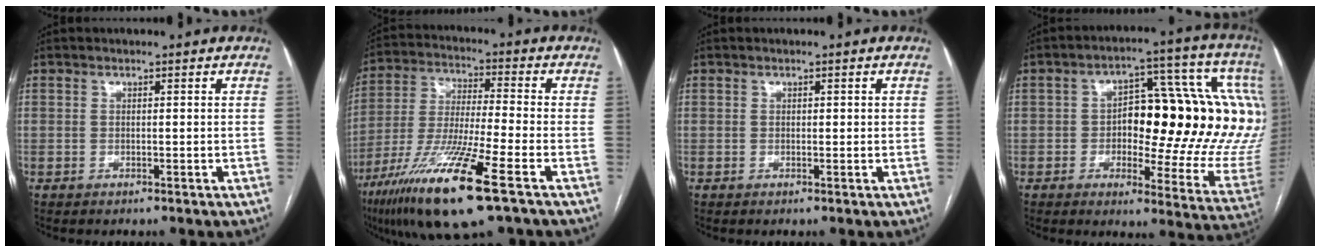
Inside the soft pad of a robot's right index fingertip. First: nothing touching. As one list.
[{"total": 17.2, "force": [-9.2, 0.5, 14.5], "torque": [-0.303, -0.045, -0.171]}, {"total": 0.8, "force": [0.2, 0.4, 0.6], "torque": [-0.007, 0.004, 0.003]}, {"total": 24.2, "force": [2.7, 8.3, 22.6], "torque": [-0.227, 0.053, 0.052]}]